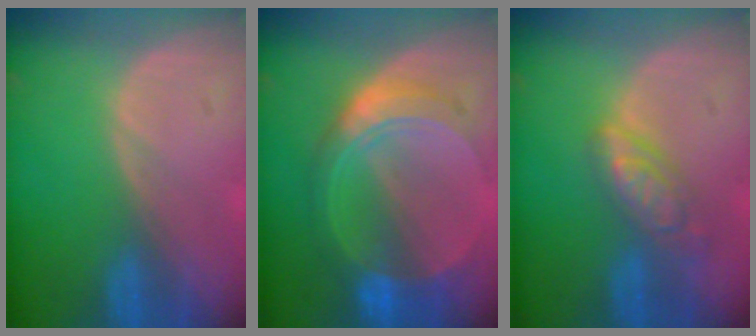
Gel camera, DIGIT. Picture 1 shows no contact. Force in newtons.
{"total": 8.7, "press": 8.7, "slide": 0.6}
{"total": 6.0, "press": 5.1, "slide": 3.0}